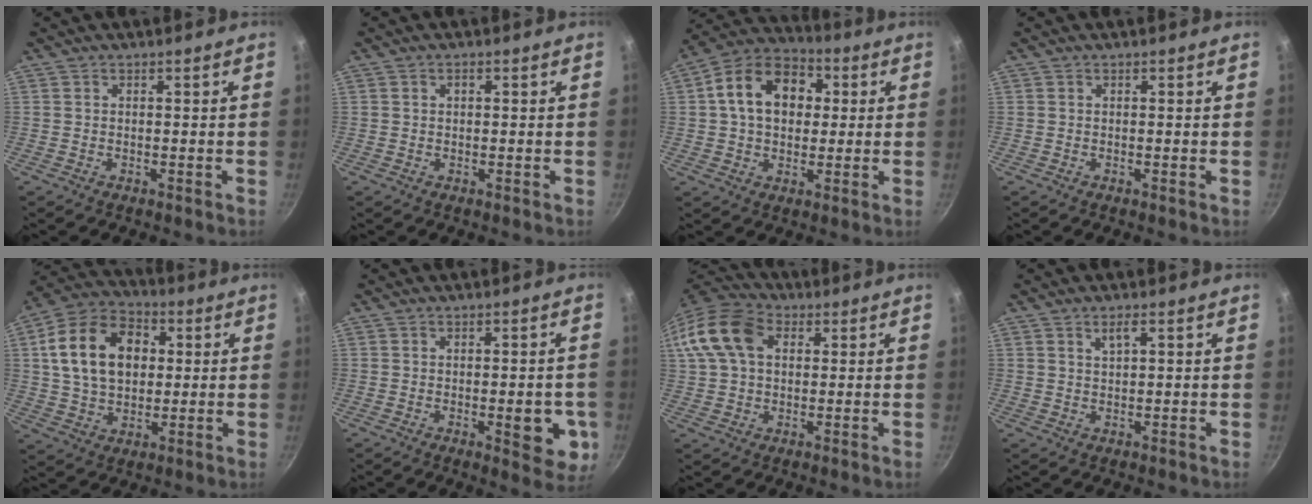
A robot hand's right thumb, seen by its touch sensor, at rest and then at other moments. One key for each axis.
{"total": 1.0, "fx": 0.3, "fy": 0.7, "fz": 0.7, "tx": -0.009, "ty": 0.005, "tz": 0.005}
{"total": 14.7, "fx": 2.6, "fy": 10.8, "fz": 9.7, "tx": -0.129, "ty": 0.026, "tz": 0.026}
{"total": 0.0}
{"total": 17.4, "fx": 3.2, "fy": 12.4, "fz": 11.8, "tx": -0.181, "ty": 0.016, "tz": 0.047}
{"total": 8.4, "fx": -1.9, "fy": 3.4, "fz": 7.4, "tx": -0.069, "ty": 0.001, "tz": -0.021}
{"total": 14.5, "fx": 3.8, "fy": 10.0, "fz": 9.8, "tx": -0.185, "ty": 0.025, "tz": 0.054}
{"total": 2.3, "fx": 1.1, "fy": 0.8, "fz": 1.9, "tx": -0.030, "ty": 0.001, "tz": 0.024}